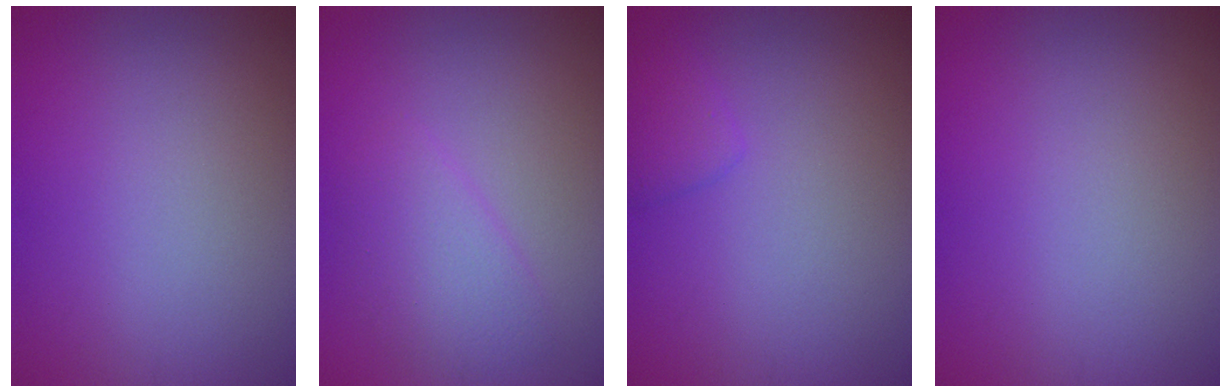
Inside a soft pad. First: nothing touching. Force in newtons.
{"total": 2.8, "press": 2.7, "slide": 0.2}
{"total": 1.4, "press": 1.4, "slide": 0.1}
{"total": 0.0}